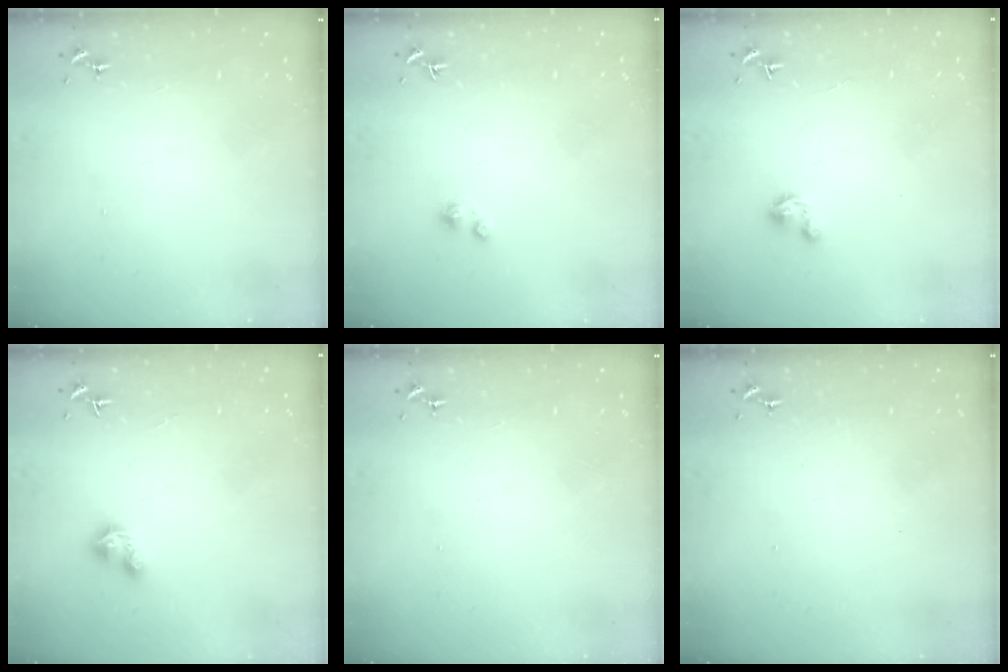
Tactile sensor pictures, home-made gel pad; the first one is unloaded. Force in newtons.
{"total": 2.2, "press": 2.2, "slide": 0.2}
{"total": 2.7, "press": 2.7, "slide": 0.3}
{"total": 3.7, "press": 3.6, "slide": 0.7}
{"total": 0.0}
{"total": 0.0}